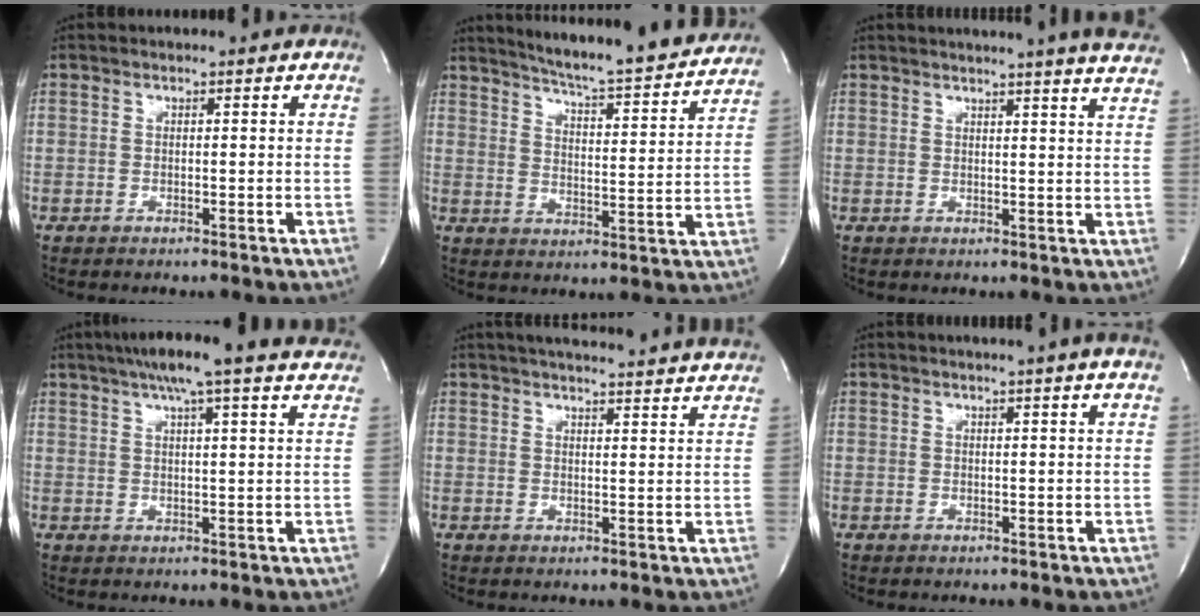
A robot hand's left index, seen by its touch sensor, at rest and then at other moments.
{"total": 19.6, "force": [18.2, 0.5, 7.3], "torque": [-0.114, -0.046, 0.235]}
{"total": 15.8, "force": [14.4, -0.9, 6.5], "torque": [-0.100, -0.038, 0.161]}
{"total": 16.9, "force": [14.1, 0.3, 9.3], "torque": [-0.152, 0.019, 0.172]}
{"total": 21.5, "force": [20.2, 0.5, 7.5], "torque": [-0.115, -0.010, 0.251]}
{"total": 4.7, "force": [3.8, -1.4, 2.4], "torque": [-0.034, 0.004, 0.042]}